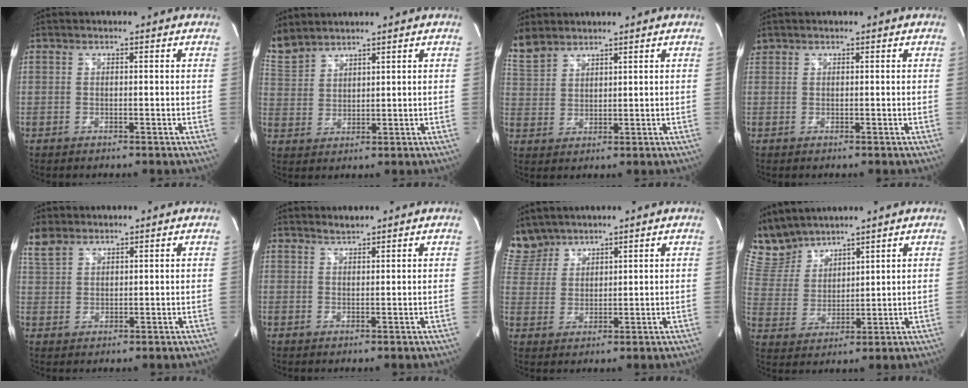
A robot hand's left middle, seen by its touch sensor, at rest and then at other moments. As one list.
[{"total": 7.6, "force": [7.1, 2.4, 1.6], "torque": [-0.060, 0.012, 0.159]}, {"total": 6.9, "force": [6.0, 2.9, 1.8], "torque": [-0.052, 0.014, 0.135]}, {"total": 1.0, "force": [0.7, 0.6, 0.0], "torque": [-0.004, 0.018, 0.016]}, {"total": 4.9, "force": [4.0, 2.5, 1.5], "torque": [-0.043, 0.015, 0.090]}, {"total": 1.4, "force": [1.4, -0.1, 0.0], "torque": [-0.006, 0.000, 0.028]}, {"total": 6.4, "force": [6.0, 2.3, 0.1], "torque": [-0.009, 0.010, 0.133]}, {"total": 8.3, "force": [8.0, 1.8, 0.7], "torque": [-0.037, 0.016, 0.183]}]